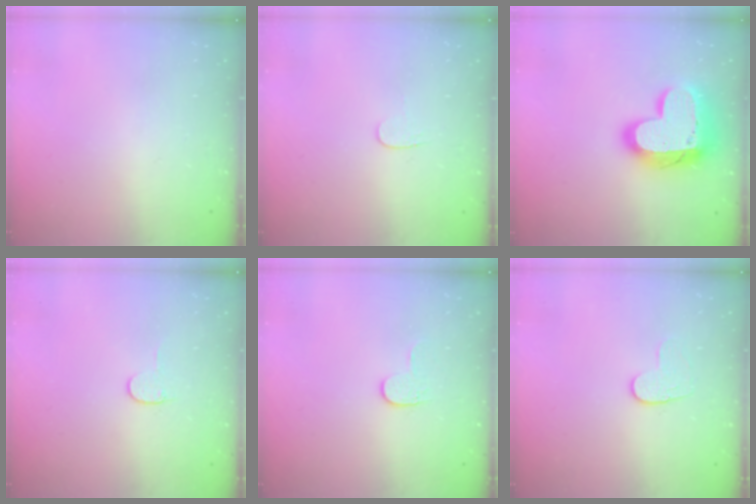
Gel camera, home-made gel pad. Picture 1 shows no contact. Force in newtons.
{"total": 3.5, "press": 3.5, "slide": 0.4}
{"total": 20.4, "press": 20.3, "slide": 1.6}
{"total": 4.0, "press": 4.0, "slide": 0.4}
{"total": 4.0, "press": 4.0, "slide": 0.5}
{"total": 7.9, "press": 7.8, "slide": 0.6}